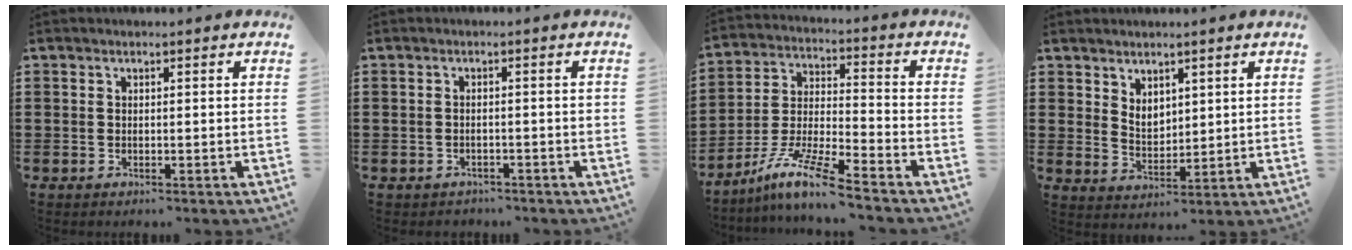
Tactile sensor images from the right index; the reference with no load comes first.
{"total": 0.9, "force": [-0.7, 0.5, 0.2], "torque": [-0.008, -0.001, -0.016]}
{"total": 10.0, "force": [-8.1, 0.0, 5.8], "torque": [-0.126, 0.000, -0.164]}
{"total": 3.5, "force": [2.6, 2.1, 1.2], "torque": [-0.023, -0.001, 0.047]}